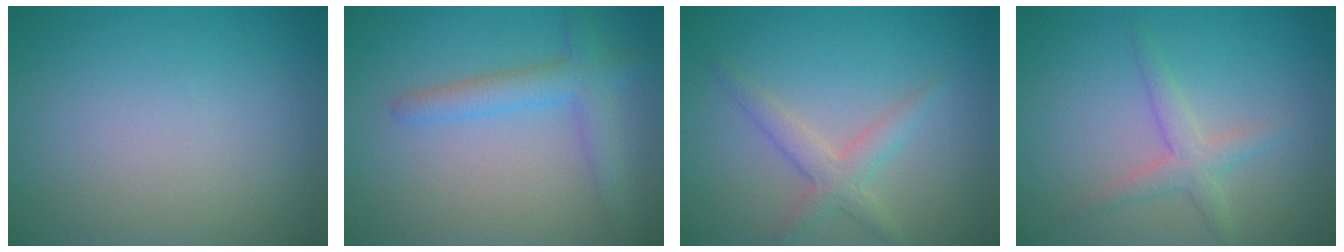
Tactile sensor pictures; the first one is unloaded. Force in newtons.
{"total": 3.2, "press": 3.2, "slide": 0.1}
{"total": 2.5, "press": 2.5, "slide": 0.0}
{"total": 2.2, "press": 2.2, "slide": 0.1}